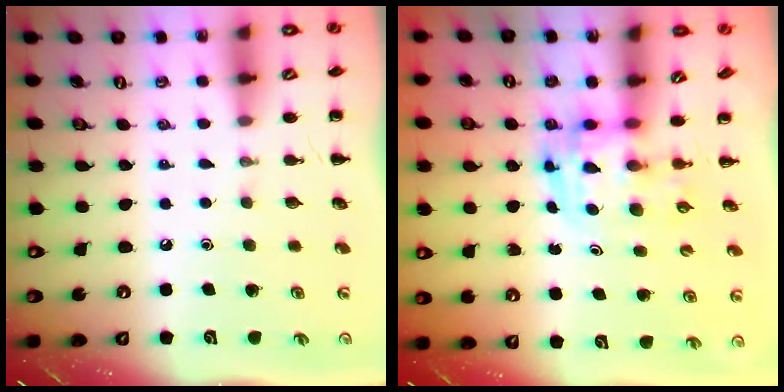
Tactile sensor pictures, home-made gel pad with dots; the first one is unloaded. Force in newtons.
{"total": 3.5, "press": 3.5, "slide": 0.6}